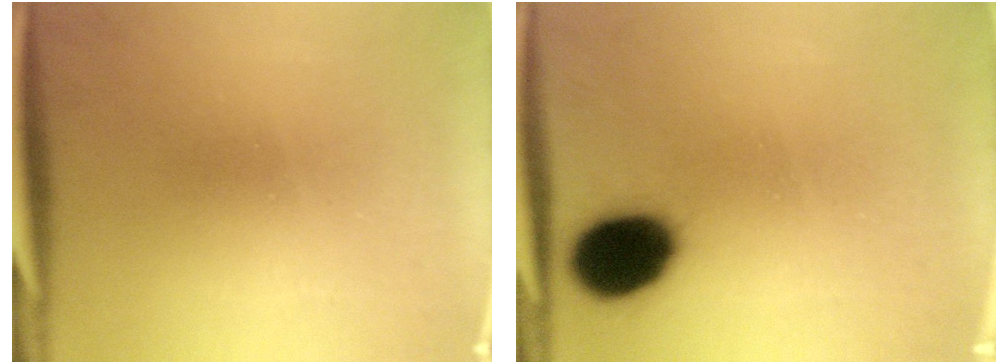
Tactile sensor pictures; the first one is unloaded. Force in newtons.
{"total": 13.9}